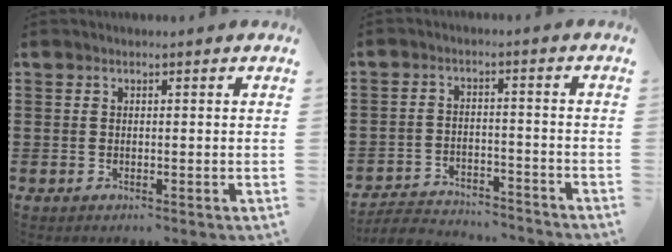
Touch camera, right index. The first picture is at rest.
{"total": 4.1, "force": [-4.0, 0.5, 0.5], "torque": [-0.019, 0.001, -0.085]}